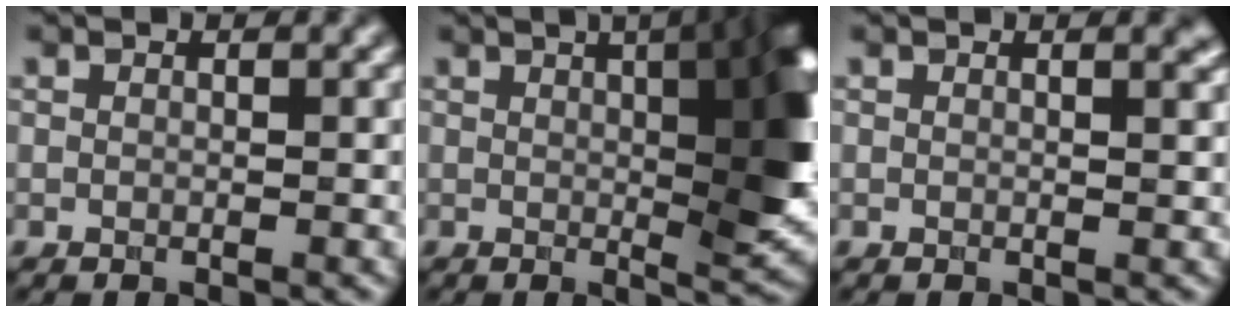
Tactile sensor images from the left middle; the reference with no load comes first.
{"total": 13.0, "force": [2.2, 4.8, 11.9], "torque": [-0.096, 0.011, 0.022]}
{"total": 1.5, "force": [0.8, 0.5, 1.2], "torque": [-0.006, 0.002, 0.008]}